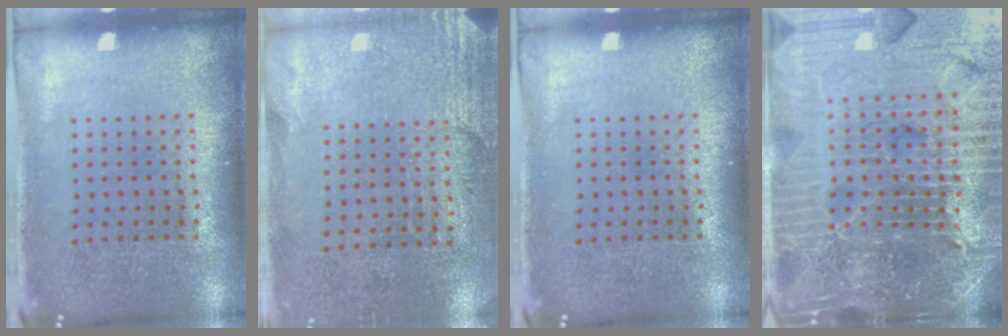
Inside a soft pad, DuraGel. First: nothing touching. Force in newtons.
{"total": 2.8, "press": 2.5, "slide": 1.2}
{"total": 0.0}
{"total": 7.1, "press": 6.2, "slide": 3.6}